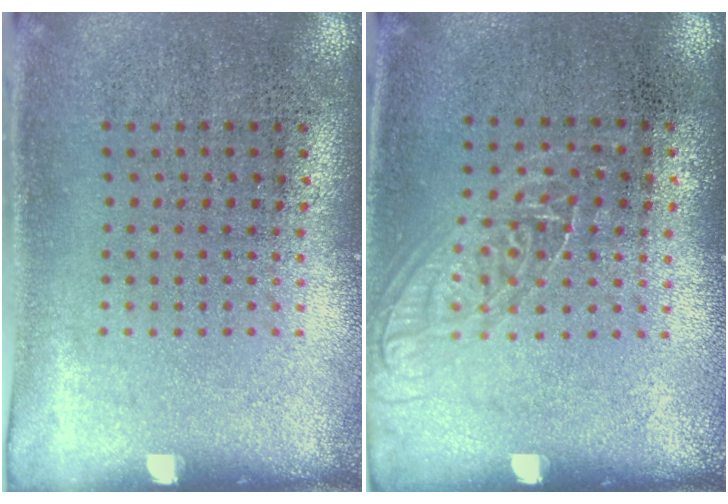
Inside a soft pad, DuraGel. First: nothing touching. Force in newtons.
{"total": 1.1, "press": 1.0, "slide": 0.5}